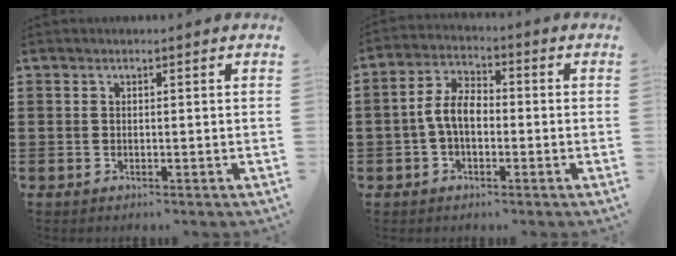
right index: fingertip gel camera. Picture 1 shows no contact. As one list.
[{"total": 6.0, "force": [-1.0, 3.5, 4.8], "torque": [-0.115, 0.001, -0.026]}]